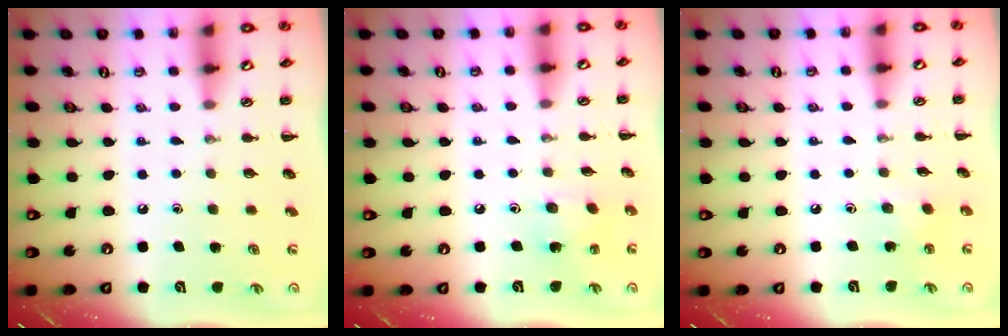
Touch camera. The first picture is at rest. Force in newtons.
{"total": 3.9, "press": 3.8, "slide": 1.0}
{"total": 2.6, "press": 2.5, "slide": 0.7}